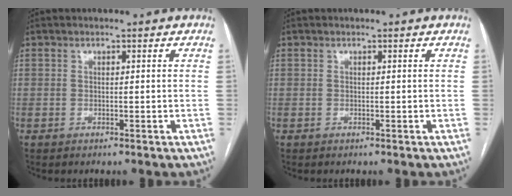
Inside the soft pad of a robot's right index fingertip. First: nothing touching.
{"total": 0.0}